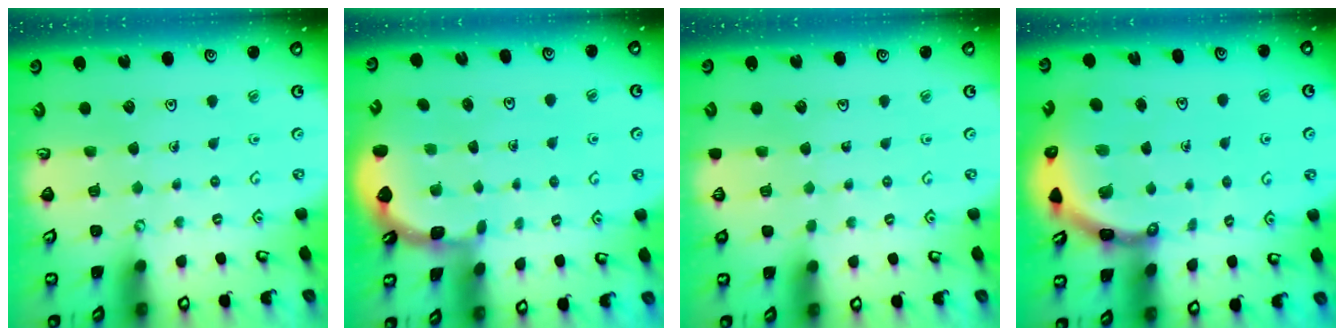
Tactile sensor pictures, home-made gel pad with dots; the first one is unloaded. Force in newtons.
{"total": 1.4, "press": 1.4, "slide": 0.1}
{"total": 0.0}
{"total": 4.8, "press": 4.7, "slide": 0.5}